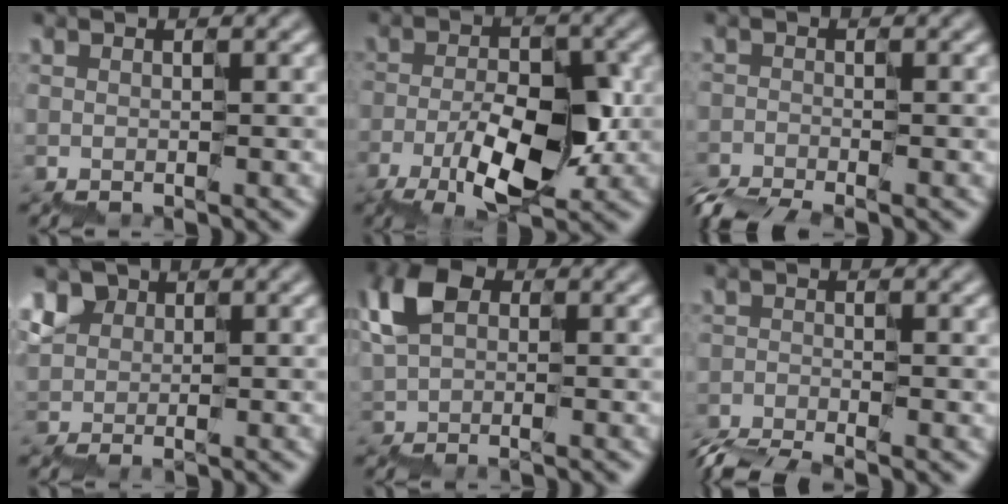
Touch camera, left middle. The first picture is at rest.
{"total": 6.0, "force": [-2.3, 2.7, 4.8], "torque": [-0.080, 0.007, -0.040]}
{"total": 3.9, "force": [-3.8, 0.4, 0.7], "torque": [-0.013, -0.018, -0.068]}
{"total": 2.1, "force": [0.5, 2.0, 0.5], "torque": [-0.003, 0.008, 0.003]}
{"total": 4.7, "force": [0.1, 3.2, 3.3], "torque": [-0.064, 0.012, -0.011]}
{"total": 4.9, "force": [-4.8, 0.5, 0.8], "torque": [-0.016, -0.021, -0.087]}